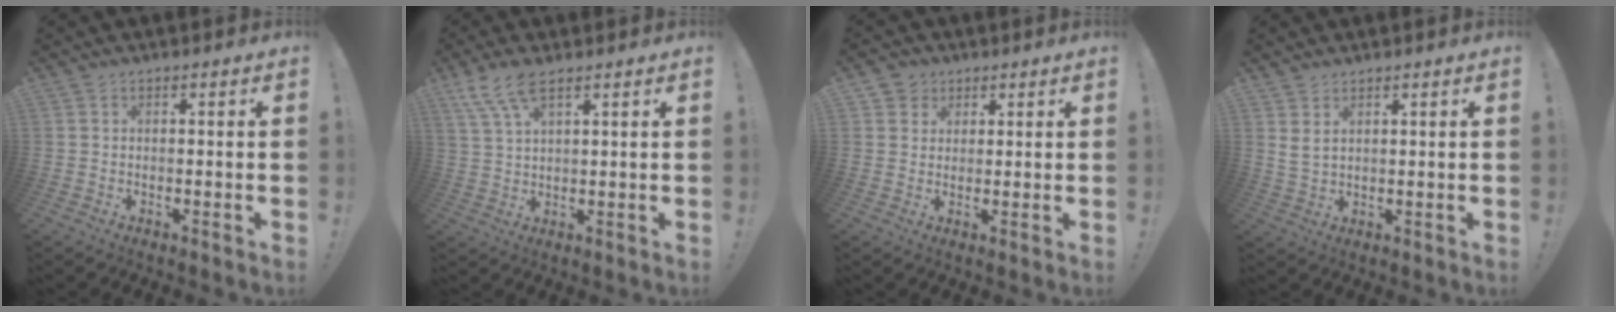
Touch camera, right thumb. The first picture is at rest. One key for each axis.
{"total": 7.9, "fx": 5.3, "fy": 2.4, "fz": 5.3, "tx": -0.104, "ty": -0.019, "tz": 0.100}
{"total": 3.9, "fx": 1.8, "fy": 3.4, "fz": 0.3, "tx": -0.008, "ty": -0.005, "tz": 0.035}
{"total": 3.7, "fx": 2.3, "fy": 1.9, "fz": 2.2, "tx": -0.031, "ty": -0.012, "tz": 0.044}